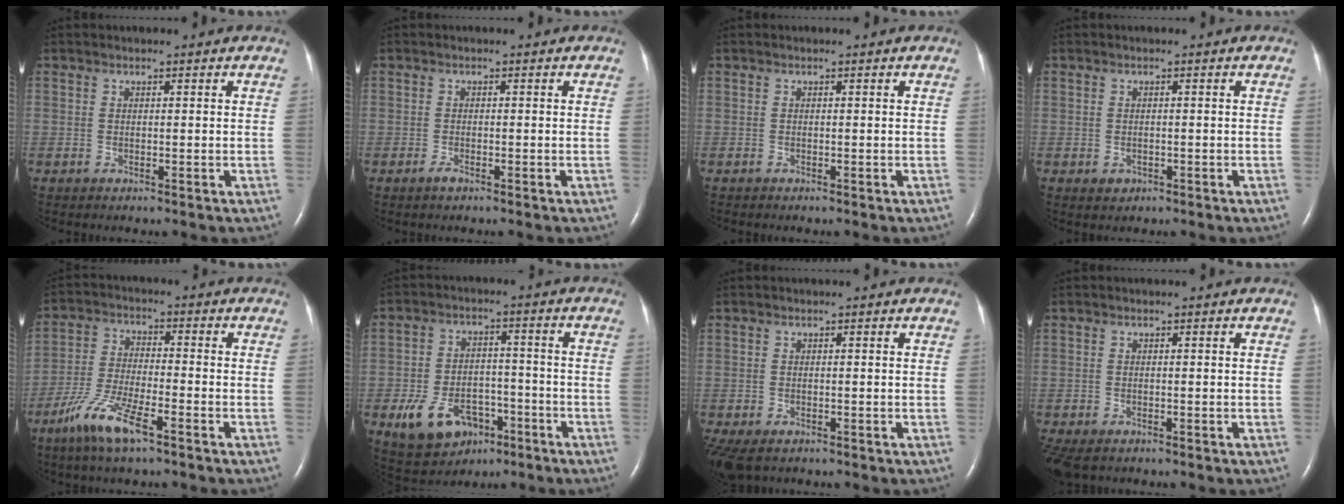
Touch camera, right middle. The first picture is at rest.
{"total": 0.9, "force": [-0.7, 0.1, 0.6], "torque": [-0.013, -0.001, -0.014]}
{"total": 0.0}
{"total": 1.2, "force": [-0.6, 1.1, 0.3], "torque": [0.000, 0.004, -0.006]}
{"total": 9.0, "force": [-5.6, 1.4, 6.9], "torque": [-0.150, -0.015, -0.109]}
{"total": 10.6, "force": [-5.1, 6.7, 6.4], "torque": [-0.120, 0.005, -0.074]}
{"total": 5.6, "force": [-3.6, 3.2, 2.9], "torque": [-0.068, -0.013, -0.057]}
{"total": 5.1, "force": [-3.7, 2.5, 2.5], "torque": [-0.049, -0.011, -0.058]}